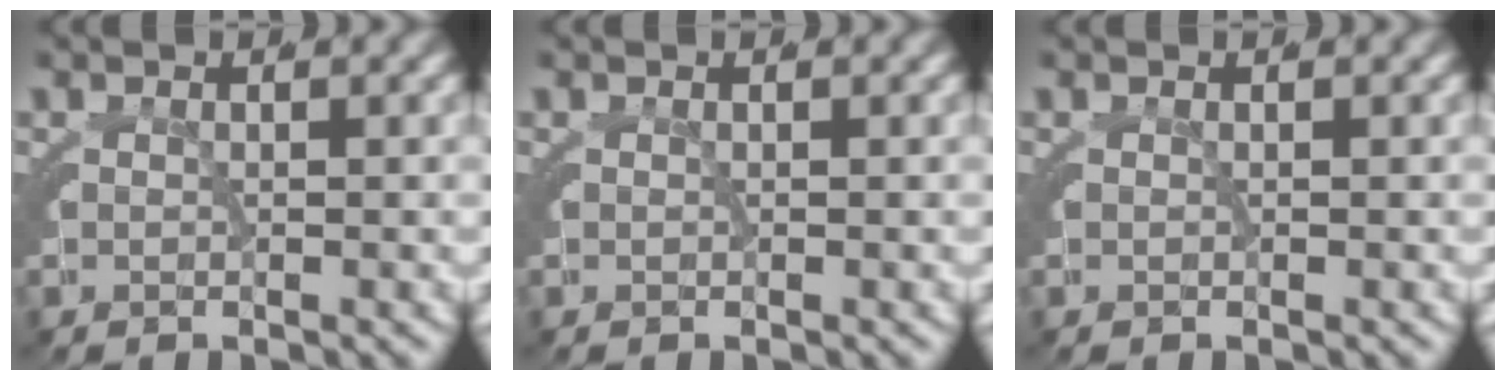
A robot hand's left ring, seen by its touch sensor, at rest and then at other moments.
{"total": 0.0}
{"total": 0.0}